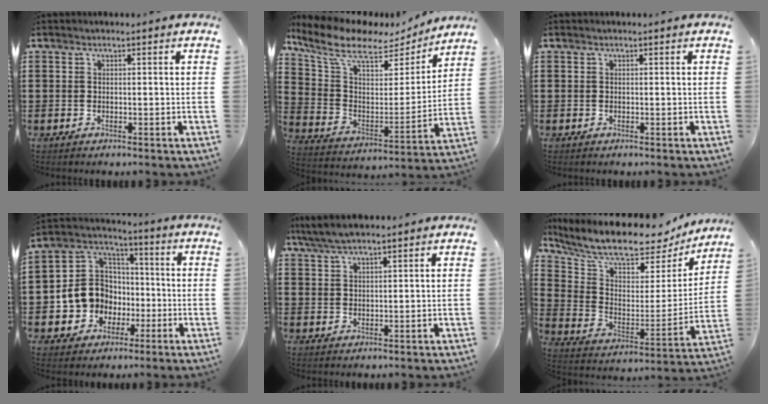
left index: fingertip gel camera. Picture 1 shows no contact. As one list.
[{"total": 9.6, "force": [7.2, 3.3, 5.5], "torque": [-0.141, -0.041, 0.120]}, {"total": 0.0}, {"total": 9.5, "force": [-1.9, 9.1, 2.2], "torque": [-0.103, 0.005, -0.035]}, {"total": 4.2, "force": [3.4, 0.7, 2.3], "torque": [-0.052, 0.000, 0.064]}, {"total": 9.2, "force": [7.9, 2.2, 4.1], "torque": [-0.109, -0.057, 0.135]}]